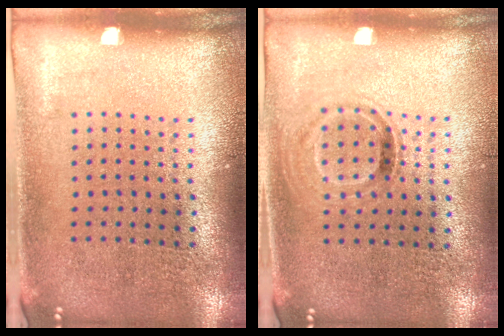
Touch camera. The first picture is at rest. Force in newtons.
{"total": 0.9, "press": 0.8, "slide": 0.3}